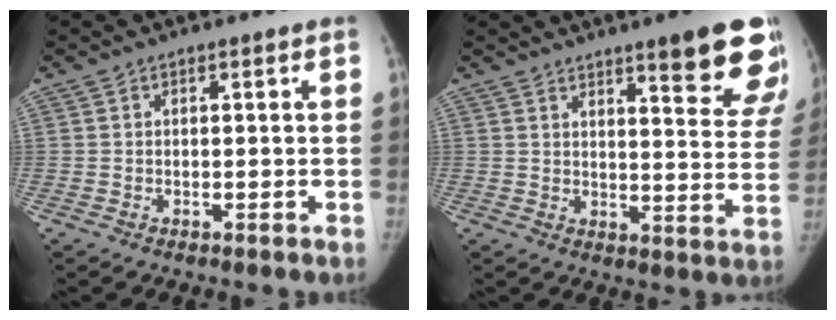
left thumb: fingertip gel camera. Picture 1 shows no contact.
{"total": 16.6, "force": [11.1, 3.4, 11.9], "torque": [-0.112, -0.058, 0.133]}